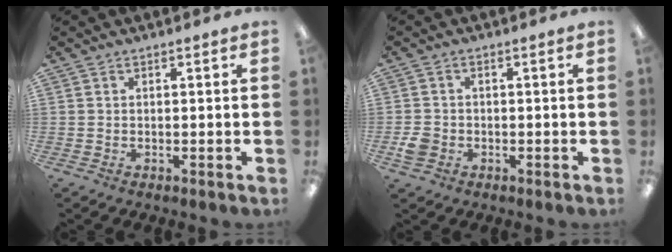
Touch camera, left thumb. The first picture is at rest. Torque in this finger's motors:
{"motor_torque": [-0.06, 0.05, -0.02, 0.03, 0.00]}